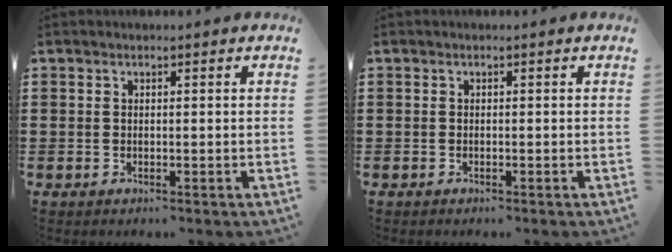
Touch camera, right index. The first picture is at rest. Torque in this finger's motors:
{"motor_torque": [0.19, -0.07, 0.00, -0.01]}